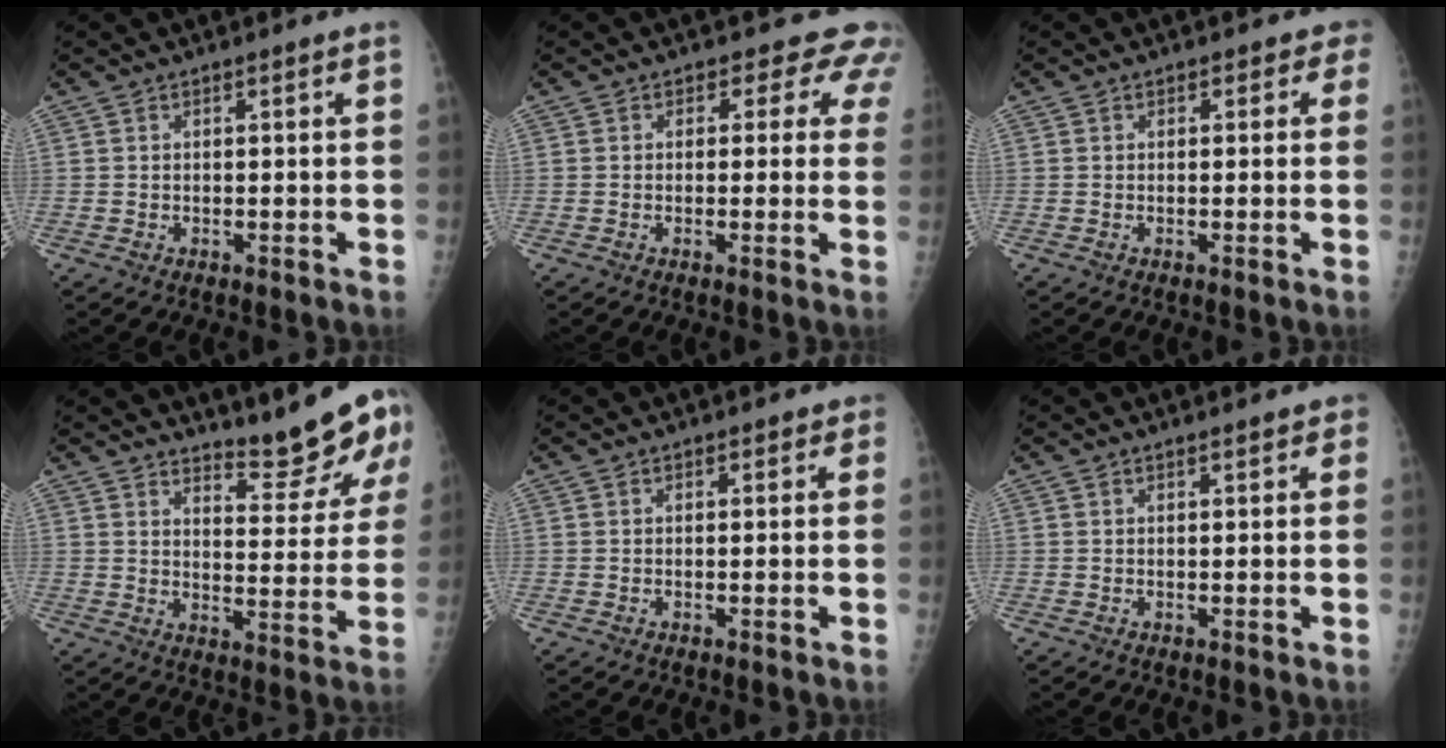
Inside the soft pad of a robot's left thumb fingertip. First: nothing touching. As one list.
[{"total": 5.1, "force": [3.7, 3.3, 1.1], "torque": [0.024, -0.012, 0.016]}, {"total": 1.8, "force": [0.7, 1.5, 0.6], "torque": [0.023, 0.004, -0.003]}, {"total": 11.7, "force": [10.2, 2.2, 5.4], "torque": [-0.048, -0.086, 0.136]}, {"total": 1.0, "force": [0.4, 0.8, 0.4], "torque": [0.013, 0.002, -0.002]}, {"total": 1.4, "force": [0.9, 0.7, 0.8], "torque": [0.000, 0.000, 0.007]}]